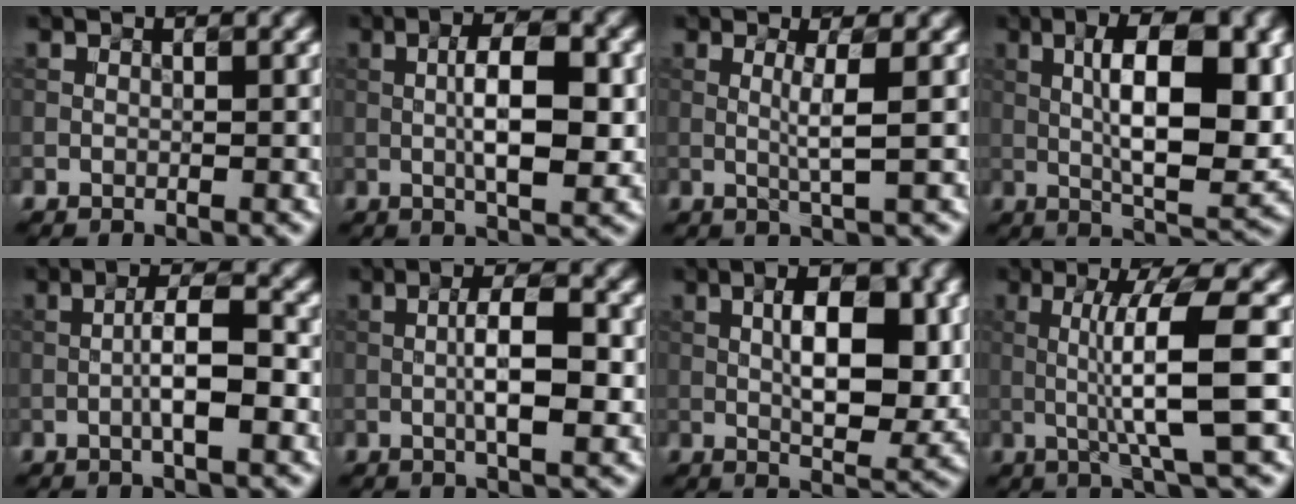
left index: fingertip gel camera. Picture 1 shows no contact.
{"total": 6.5, "force": [0.1, 2.0, 6.2], "torque": [-0.106, 0.003, 0.000]}
{"total": 2.6, "force": [0.3, 0.3, 2.5], "torque": [-0.047, -0.001, 0.001]}
{"total": 10.5, "force": [1.3, 3.3, 9.8], "torque": [-0.146, -0.001, 0.023]}
{"total": 4.4, "force": [-0.9, 0.9, 4.2], "torque": [-0.075, 0.010, -0.021]}
{"total": 5.2, "force": [-0.3, 1.3, 5.1], "torque": [-0.091, 0.007, -0.009]}
{"total": 7.4, "force": [1.0, 2.8, 6.7], "torque": [-0.101, 0.000, 0.016]}
{"total": 6.8, "force": [-0.4, 0.6, 6.8], "torque": [-0.122, 0.006, -0.003]}